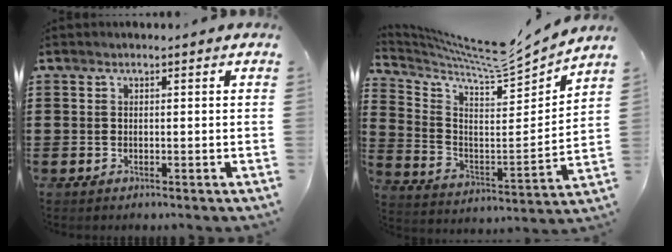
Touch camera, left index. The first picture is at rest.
{"total": 6.4, "force": [6.1, 0.2, 2.0], "torque": [-0.072, -0.055, 0.098]}